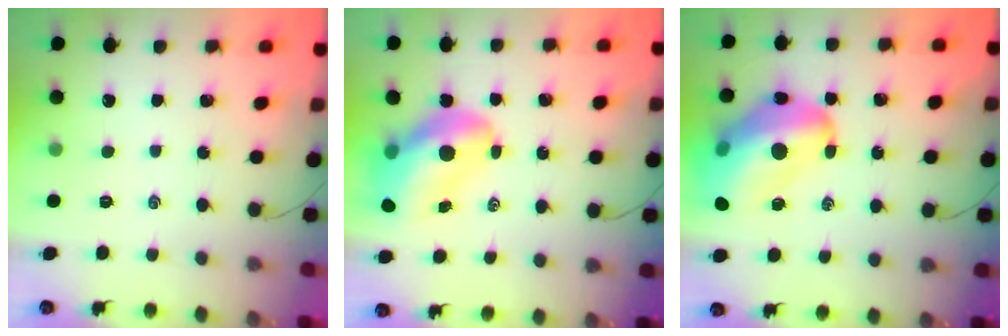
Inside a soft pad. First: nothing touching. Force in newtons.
{"total": 14.5, "press": 13.8, "slide": 4.2}
{"total": 23.2, "press": 22.4, "slide": 5.9}